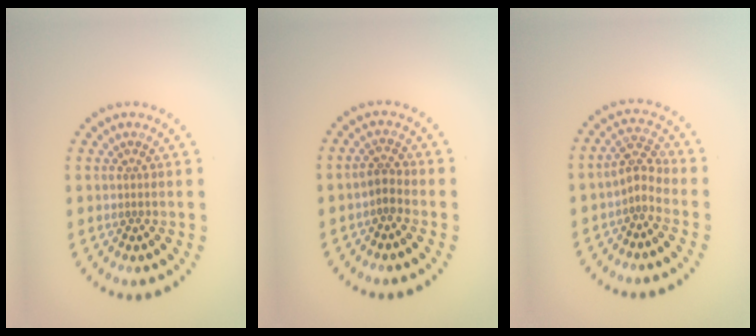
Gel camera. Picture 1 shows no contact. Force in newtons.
{"total": 1.6, "press": 1.3, "slide": 0.8}
{"total": 2.1, "press": 1.5, "slide": 1.4}